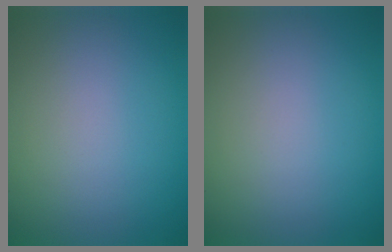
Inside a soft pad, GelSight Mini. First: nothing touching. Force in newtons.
{"total": 0.0}